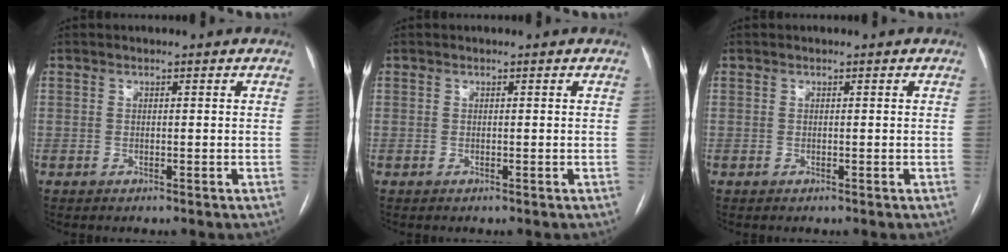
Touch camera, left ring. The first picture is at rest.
{"total": 0.0}
{"total": 0.0}